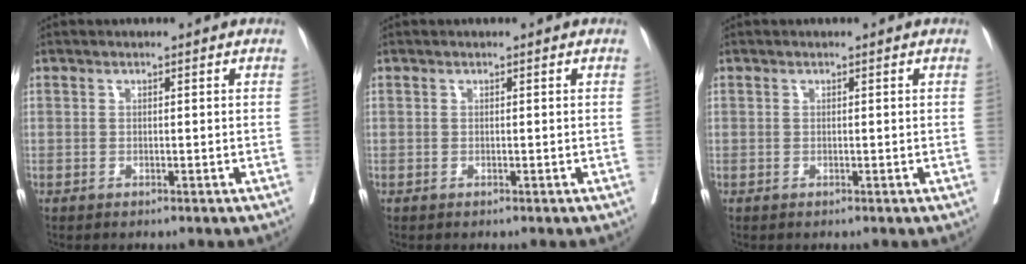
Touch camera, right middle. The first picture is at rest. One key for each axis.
{"total": 0.0}
{"total": 0.0}